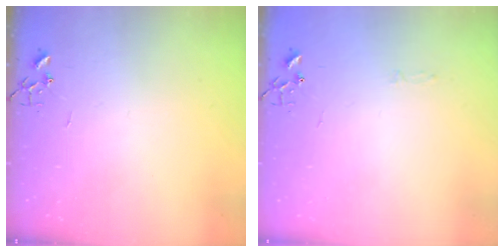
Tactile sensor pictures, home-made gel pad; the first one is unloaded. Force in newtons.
{"total": 2.8, "press": 2.8, "slide": 0.4}